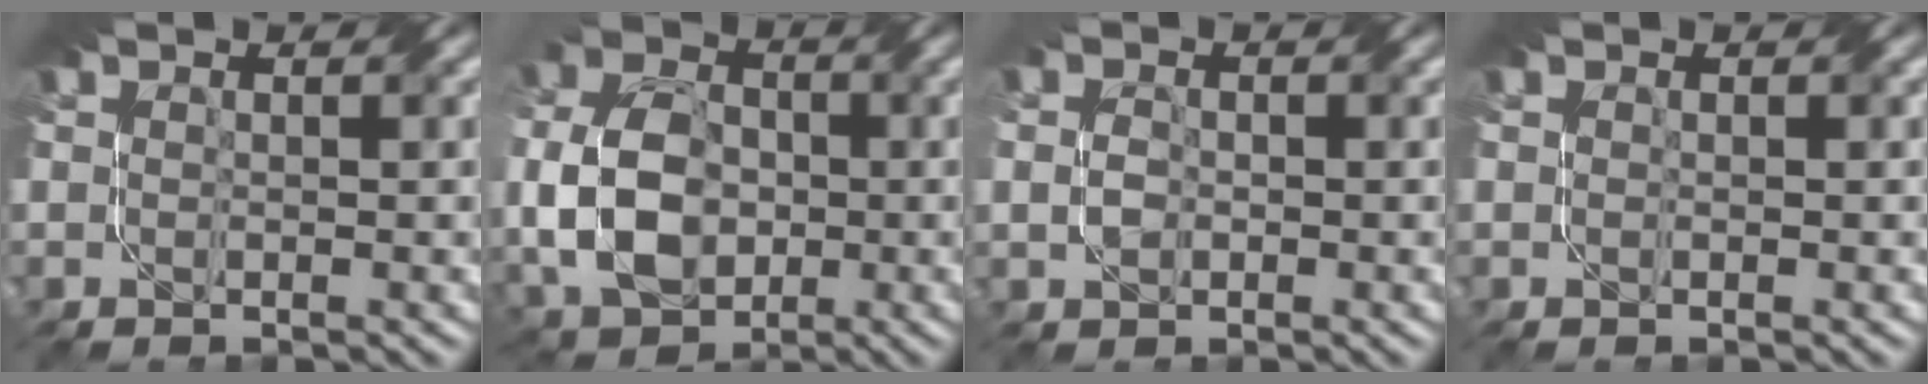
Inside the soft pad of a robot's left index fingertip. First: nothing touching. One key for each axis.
{"total": 8.0, "fx": -1.9, "fy": 5.6, "fz": 5.5, "tx": -0.113, "ty": -0.001, "tz": -0.047}
{"total": 1.4, "fx": -0.9, "fy": 0.7, "fz": 0.7, "tx": -0.017, "ty": -0.004, "tz": -0.019}
{"total": 0.0}